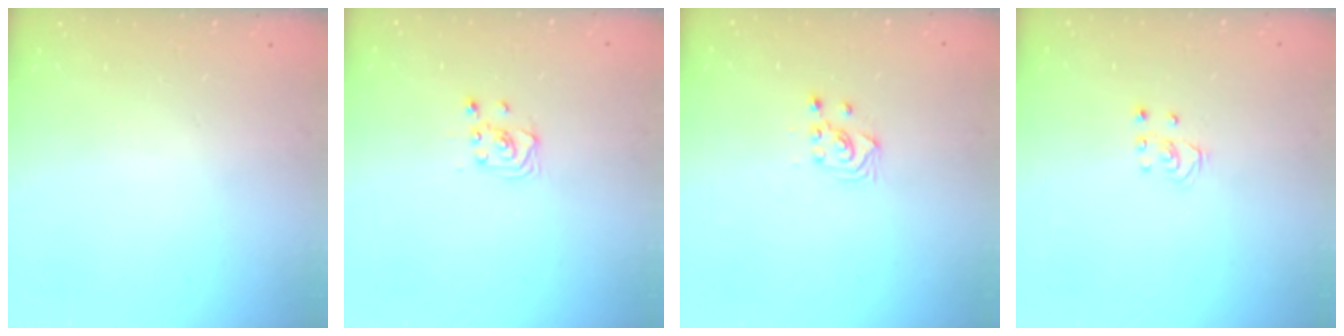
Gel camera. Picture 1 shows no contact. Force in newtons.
{"total": 2.9, "press": 2.9, "slide": 0.4}
{"total": 2.6, "press": 2.6, "slide": 0.3}
{"total": 2.5, "press": 2.5, "slide": 0.2}